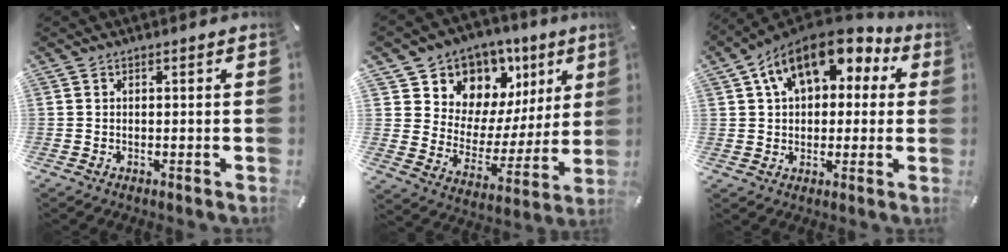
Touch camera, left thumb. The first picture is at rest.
{"total": 9.7, "force": [6.8, 7.0, -0.2], "torque": [-0.001, -0.089, 0.120]}
{"total": 13.0, "force": [6.1, 8.7, 7.6], "torque": [-0.133, -0.021, 0.110]}